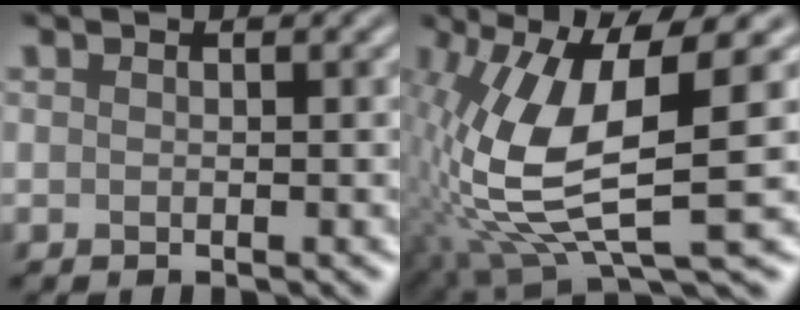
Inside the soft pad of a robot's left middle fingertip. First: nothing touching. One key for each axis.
{"total": 10.1, "fx": -0.4, "fy": 3.3, "fz": 9.5, "tx": -0.209, "ty": -0.011, "tz": -0.006}